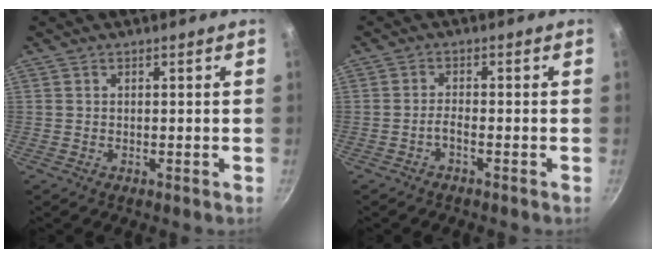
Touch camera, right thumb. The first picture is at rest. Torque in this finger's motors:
{"motor_torque": [-0.16, 0.14, 0.40, -0.33, 0.00]}